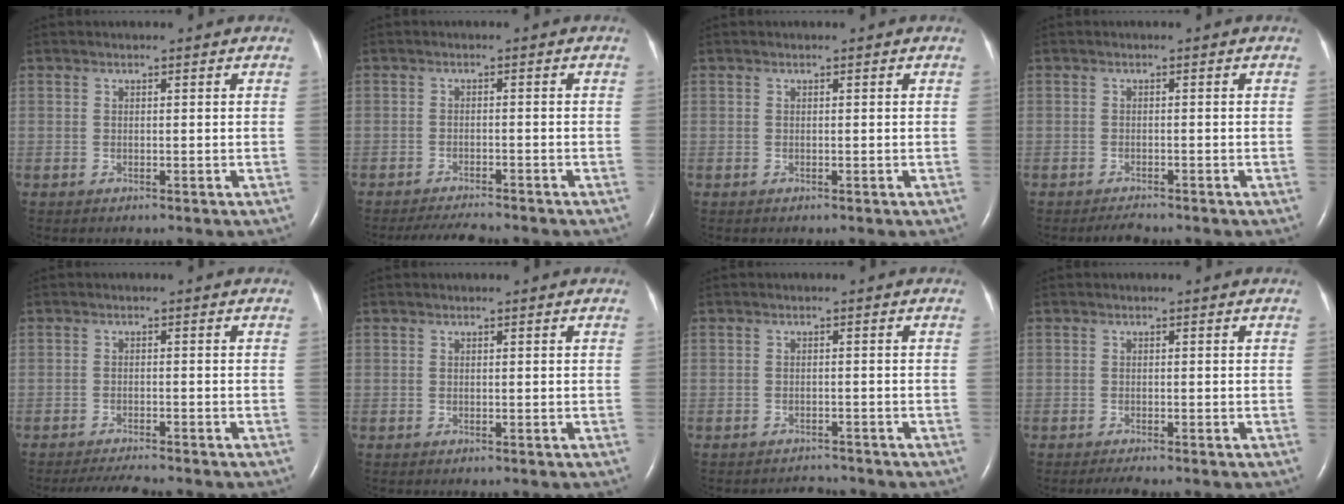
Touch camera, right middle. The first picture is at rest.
{"total": 5.4, "force": [-5.1, 0.3, 1.9], "torque": [-0.033, -0.016, -0.081]}
{"total": 0.0}
{"total": 1.5, "force": [-1.5, 0.2, 0.5], "torque": [-0.016, -0.006, -0.021]}
{"total": 4.5, "force": [-4.2, -0.1, 1.7], "torque": [-0.034, -0.017, -0.067]}
{"total": 0.0}
{"total": 2.3, "force": [-2.3, 0.3, -0.3], "torque": [-0.001, -0.009, -0.033]}
{"total": 1.3, "force": [-1.1, -0.2, 0.7], "torque": [-0.020, -0.005, -0.021]}